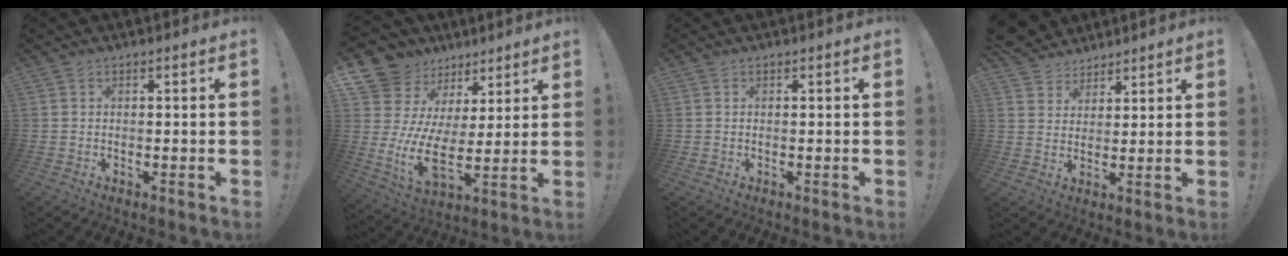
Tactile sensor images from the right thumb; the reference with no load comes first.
{"total": 11.9, "force": [3.9, 8.8, 7.0], "torque": [-0.158, -0.052, 0.070]}
{"total": 0.0}
{"total": 7.0, "force": [5.5, 4.4, 0.4], "torque": [-0.014, -0.041, 0.109]}